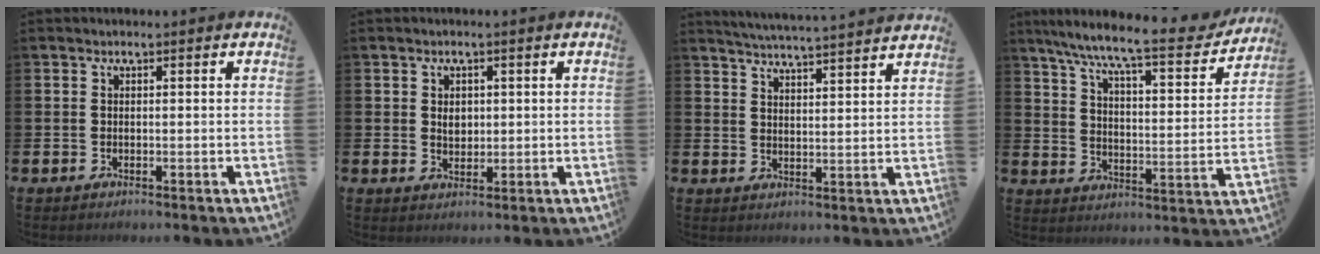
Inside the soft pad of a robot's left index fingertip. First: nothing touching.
{"total": 2.0, "force": [0.7, 1.5, 1.1], "torque": [-0.001, -0.002, 0.006]}
{"total": 4.9, "force": [4.8, -0.8, 0.4], "torque": [-0.023, -0.036, 0.084]}
{"total": 9.1, "force": [7.9, 1.3, 4.4], "torque": [-0.111, -0.052, 0.126]}